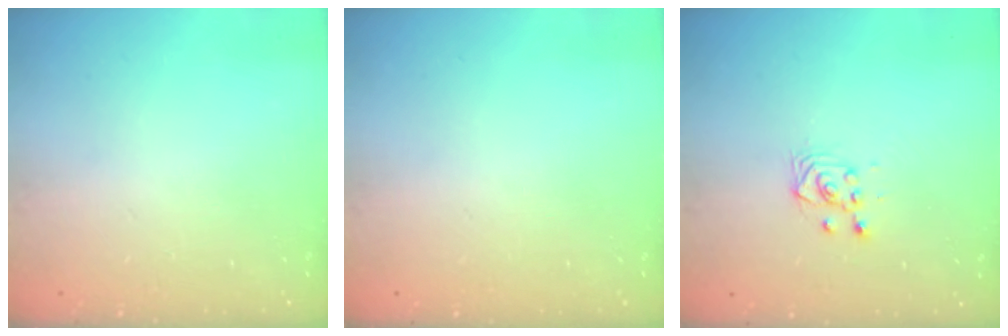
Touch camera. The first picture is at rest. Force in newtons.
{"total": 0.0}
{"total": 2.9, "press": 2.9, "slide": 0.6}